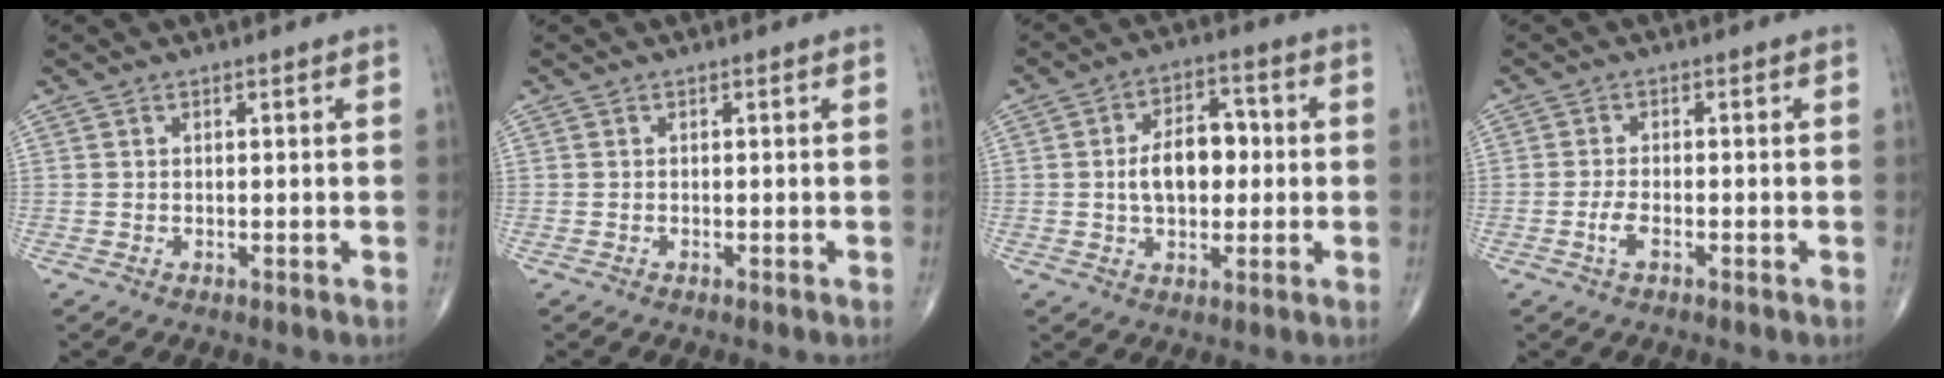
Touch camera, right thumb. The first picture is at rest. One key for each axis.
{"total": 0.0}
{"total": 10.2, "fx": 0.1, "fy": 6.3, "fz": 8.0, "tx": -0.108, "ty": 0.020, "tz": -0.003}
{"total": 2.5, "fx": -1.1, "fy": 0.9, "fz": 2.0, "tx": -0.046, "ty": 0.008, "tz": -0.022}